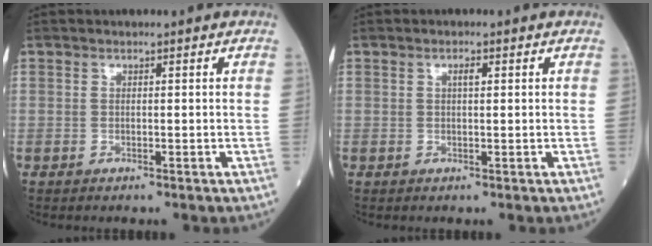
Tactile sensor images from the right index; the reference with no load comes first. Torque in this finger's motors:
{"motor_torque": [0.13, 0.04, 0.05, 0.03]}